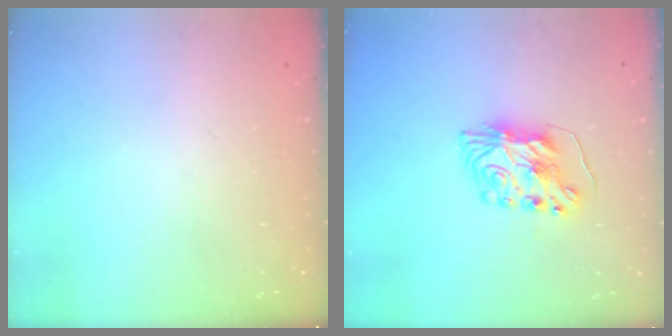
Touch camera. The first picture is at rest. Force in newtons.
{"total": 8.2, "press": 8.2, "slide": 0.6}